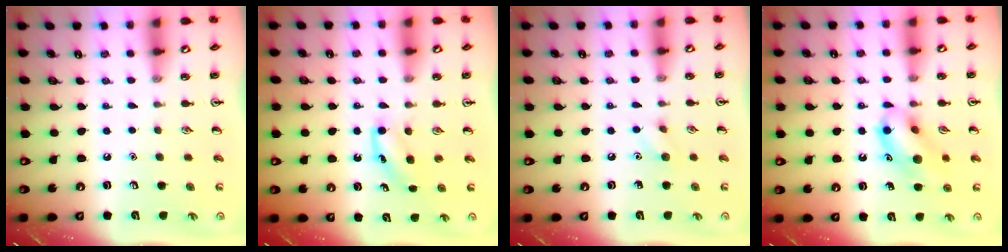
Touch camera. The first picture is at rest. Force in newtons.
{"total": 3.8, "press": 3.5, "slide": 1.3}
{"total": 5.5, "press": 5.4, "slide": 1.3}
{"total": 12.4, "press": 12.3, "slide": 1.7}